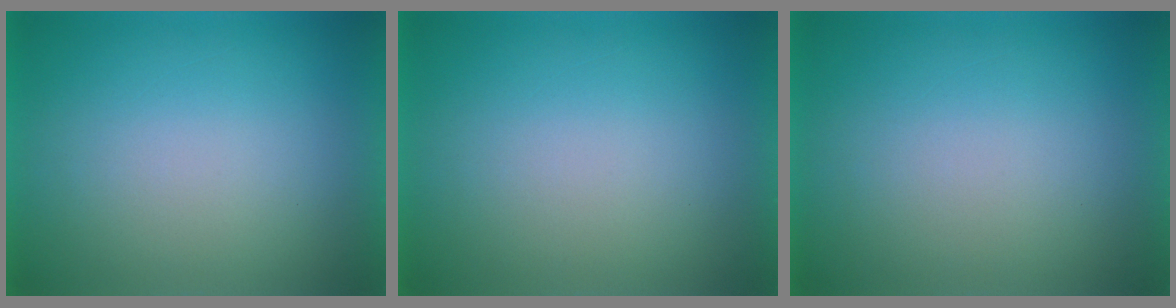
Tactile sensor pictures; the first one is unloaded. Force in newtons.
{"total": 0.0}
{"total": 0.0}